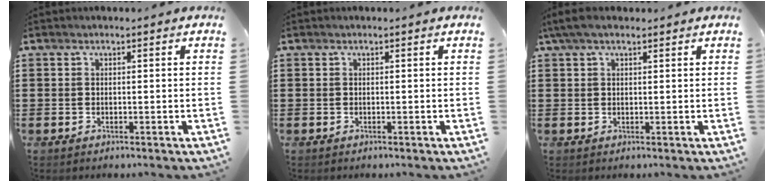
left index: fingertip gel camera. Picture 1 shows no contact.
{"total": 0.0}
{"total": 3.1, "force": [1.8, 1.1, 2.2], "torque": [-0.047, 0.006, 0.033]}